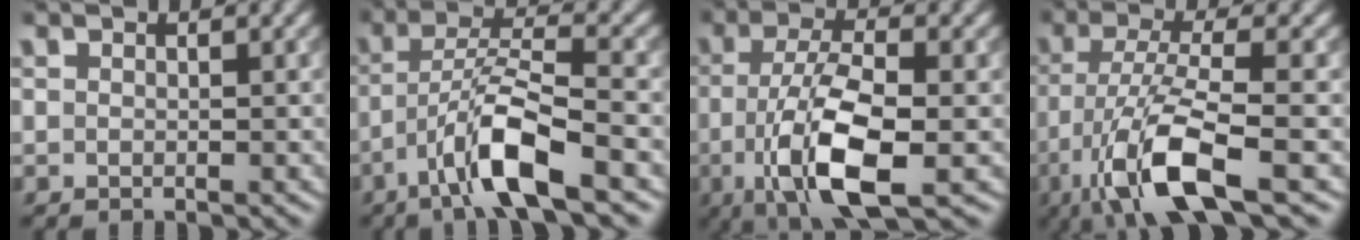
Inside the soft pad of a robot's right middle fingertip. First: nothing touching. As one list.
[{"total": 7.2, "force": [-3.9, 1.3, 5.9], "torque": [-0.110, 0.008, -0.077]}, {"total": 9.2, "force": [-2.7, 3.2, 8.2], "torque": [-0.160, -0.006, -0.048]}, {"total": 8.9, "force": [-4.6, 2.2, 7.3], "torque": [-0.144, -0.002, -0.093]}]